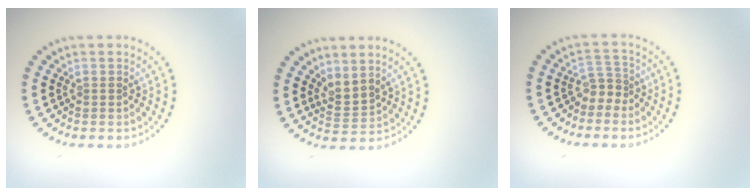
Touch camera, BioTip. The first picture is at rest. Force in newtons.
{"total": 2.0, "press": 1.4, "slide": 1.5}
{"total": 2.0, "press": 1.3, "slide": 1.5}